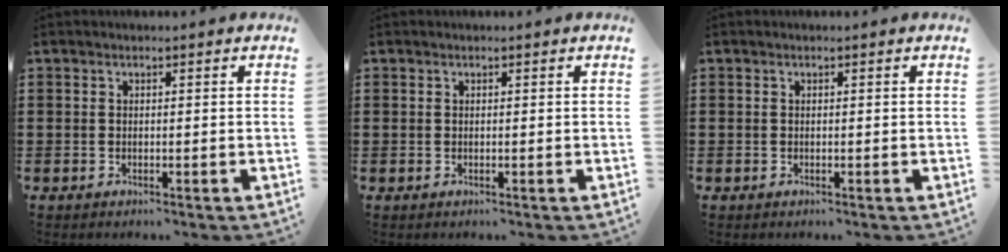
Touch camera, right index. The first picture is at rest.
{"total": 0.0}
{"total": 0.0}